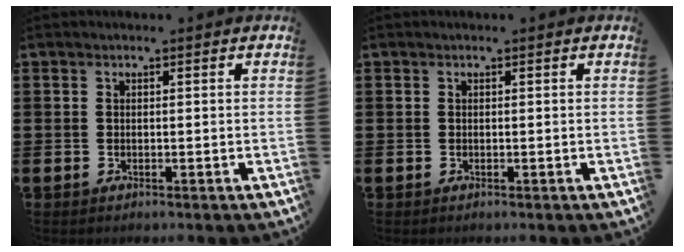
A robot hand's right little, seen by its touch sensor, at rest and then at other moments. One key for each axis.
{"total": 0.0}